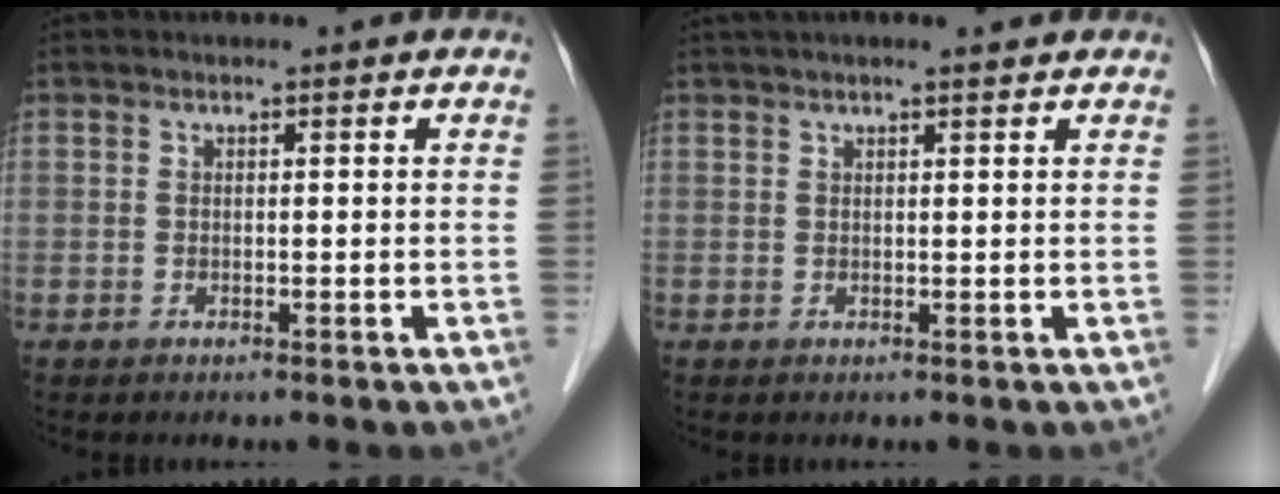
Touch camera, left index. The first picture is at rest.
{"total": 4.9, "force": [4.1, 0.2, 2.6], "torque": [-0.039, 0.030, 0.059]}